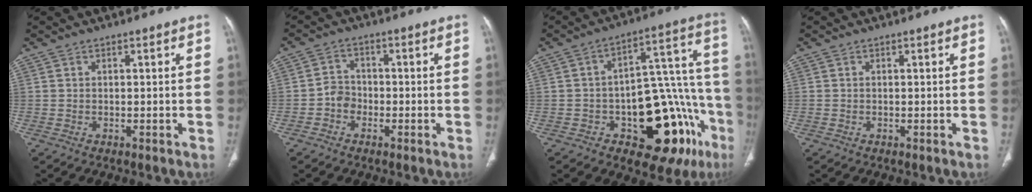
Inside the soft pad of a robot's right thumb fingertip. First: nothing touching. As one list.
[{"total": 3.7, "force": [-1.5, 3.2, 1.3], "torque": [-0.005, 0.018, -0.036]}, {"total": 23.5, "force": [-10.0, 11.0, 18.2], "torque": [-0.167, 0.084, -0.122]}, {"total": 0.0}]